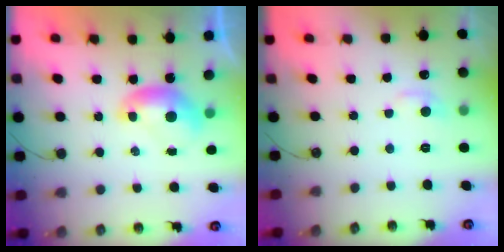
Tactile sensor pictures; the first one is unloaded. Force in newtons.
{"total": 0.8, "press": 0.2, "slide": 0.8}